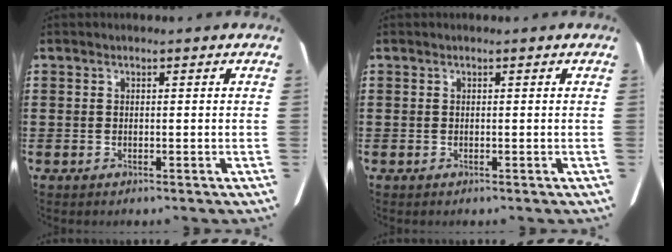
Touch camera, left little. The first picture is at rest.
{"total": 0.0}